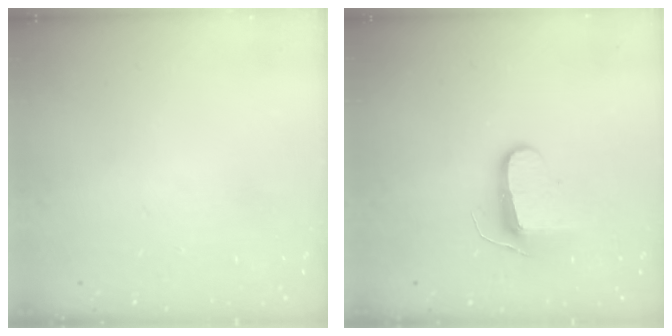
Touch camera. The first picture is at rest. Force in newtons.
{"total": 9.2, "press": 9.2, "slide": 0.7}